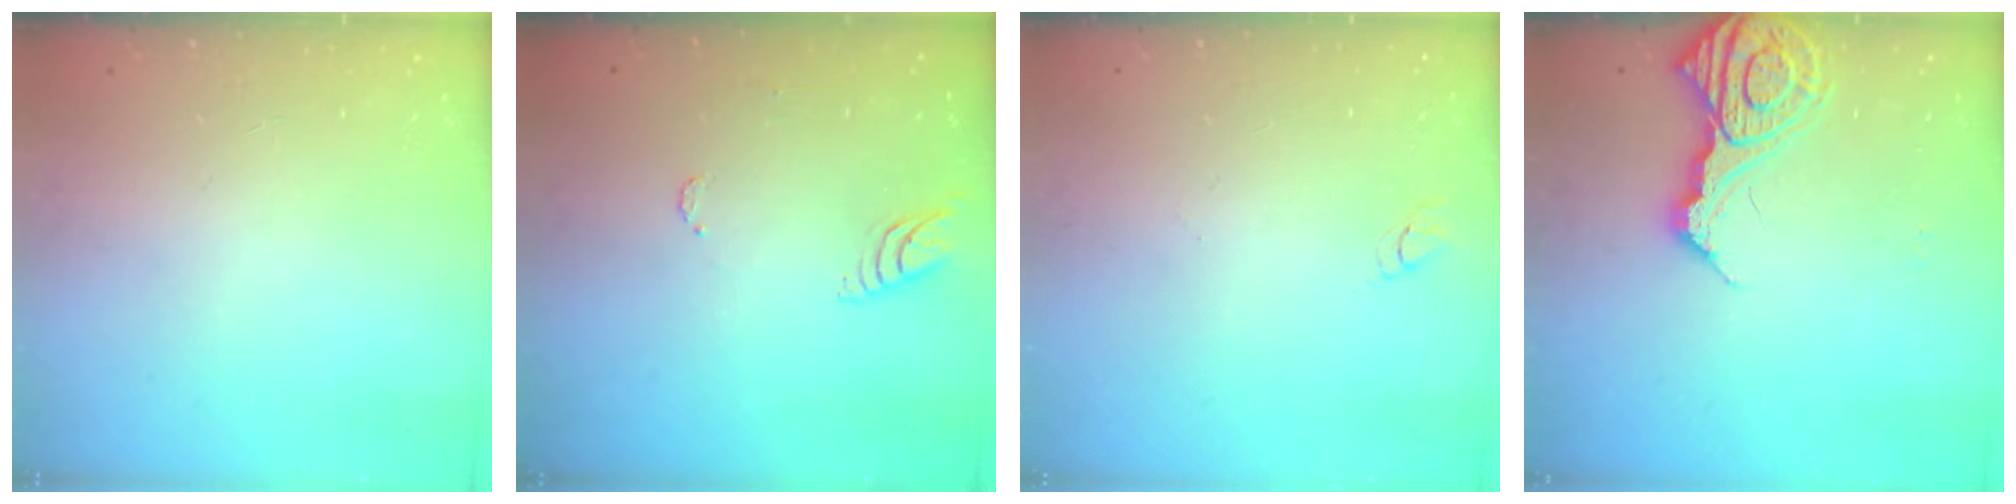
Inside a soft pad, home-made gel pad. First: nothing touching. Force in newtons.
{"total": 6.3, "press": 6.2, "slide": 0.6}
{"total": 2.8, "press": 2.8, "slide": 0.3}
{"total": 14.3, "press": 14.3, "slide": 1.4}